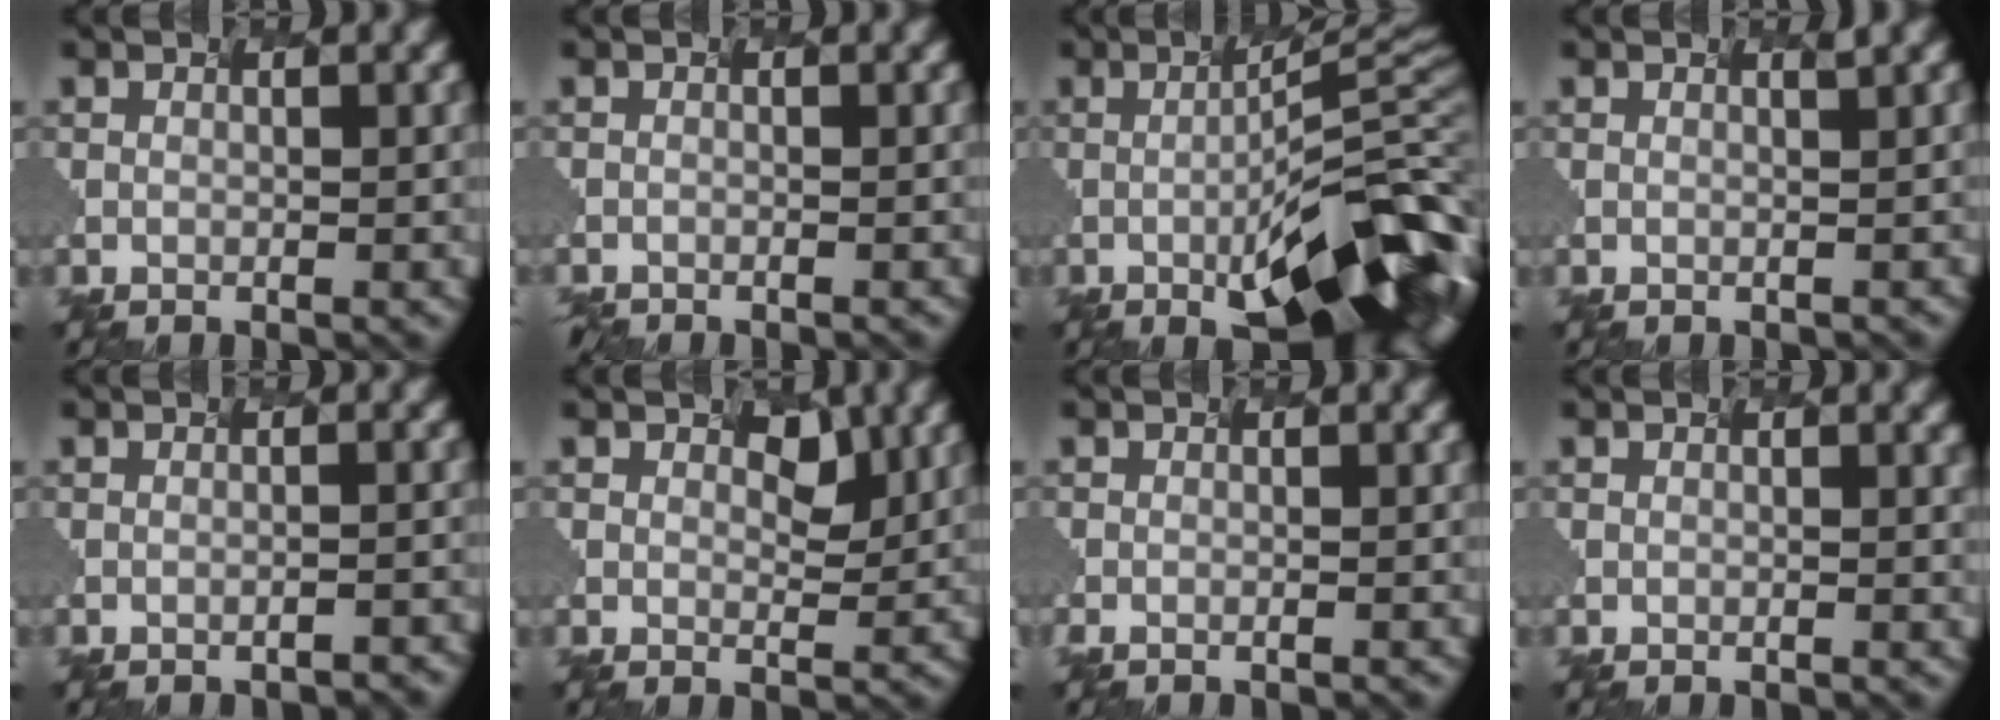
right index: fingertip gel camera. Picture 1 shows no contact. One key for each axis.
{"total": 1.7, "fx": -1.5, "fy": 0.4, "fz": 0.7, "tx": 0.008, "ty": 0.003, "tz": -0.013}
{"total": 13.2, "fx": -2.8, "fy": 3.6, "fz": 12.4, "tx": -0.171, "ty": 0.000, "tz": -0.031}
{"total": 0.9, "fx": 0.5, "fy": 0.4, "fz": 0.7, "tx": -0.001, "ty": 0.003, "tz": 0.002}
{"total": 2.0, "fx": -1.0, "fy": 0.8, "fz": 1.5, "tx": -0.001, "ty": 0.005, "tz": -0.004}
{"total": 1.6, "fx": 1.1, "fy": 1.0, "fz": 0.5, "tx": -0.009, "ty": -0.003, "tz": 0.023}
{"total": 0.9, "fx": -0.5, "fy": 0.3, "fz": 0.7, "tx": 0.003, "ty": 0.003, "tz": -0.002}
{"total": 0.0}